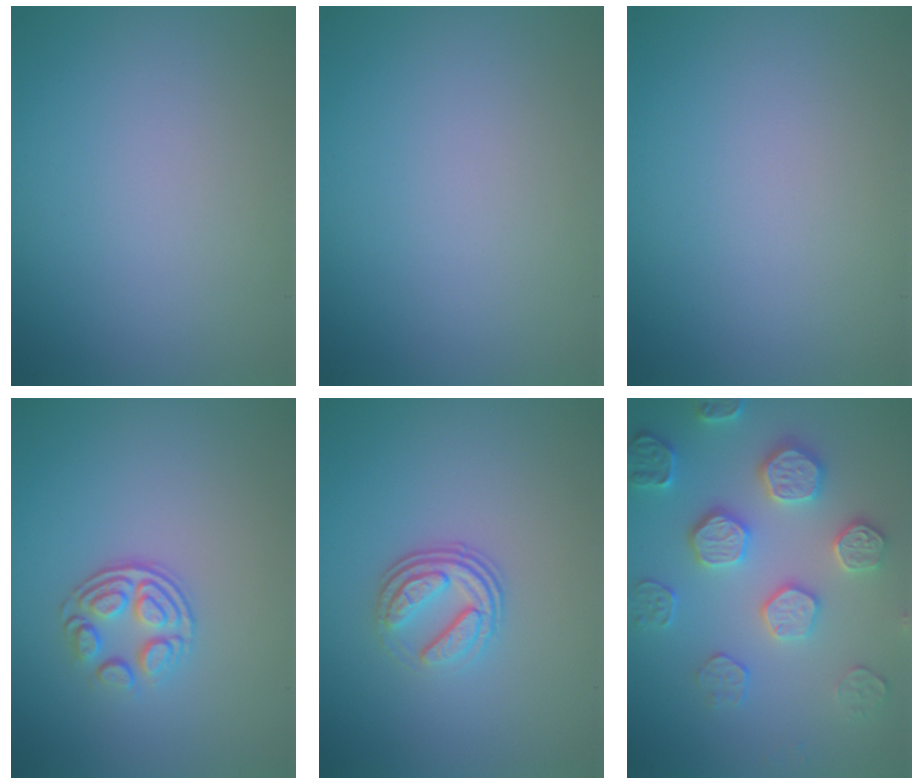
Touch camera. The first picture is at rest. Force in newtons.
{"total": 0.0}
{"total": 0.0}
{"total": 3.2, "press": 2.4, "slide": 2.2}
{"total": 3.5, "press": 2.5, "slide": 2.5}
{"total": 4.8, "press": 4.5, "slide": 1.5}